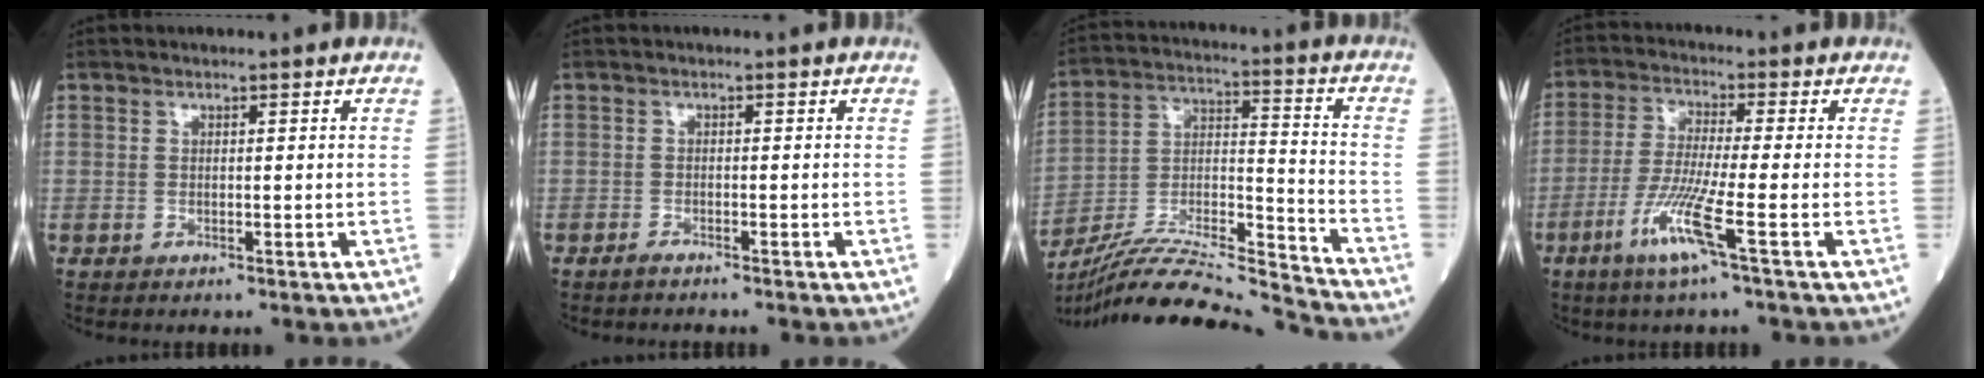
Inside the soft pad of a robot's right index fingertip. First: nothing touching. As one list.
[{"total": 0.8, "force": [-0.6, -0.1, 0.4], "torque": [-0.015, -0.001, -0.012]}, {"total": 20.5, "force": [-19.3, -1.5, 6.6], "torque": [-0.141, -0.006, -0.332]}, {"total": 8.2, "force": [-3.7, -0.9, 7.3], "torque": [-0.151, -0.021, -0.081]}]